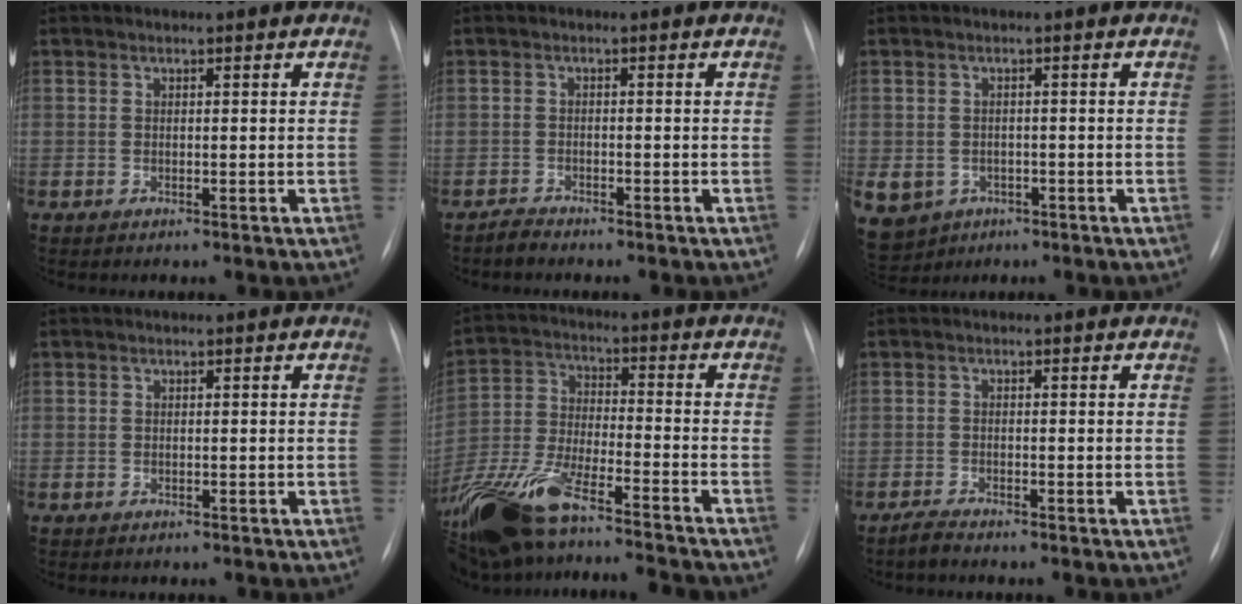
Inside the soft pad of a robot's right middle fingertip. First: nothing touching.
{"total": 1.4, "force": [-1.4, 0.2, 0.1], "torque": [-0.005, -0.003, -0.026]}
{"total": 12.8, "force": [-5.7, 10.5, 4.5], "torque": [-0.144, -0.001, -0.071]}
{"total": 1.4, "force": [-1.1, 0.7, -0.5], "torque": [-0.001, -0.001, -0.019]}
{"total": 21.2, "force": [-17.2, 2.6, 12.1], "torque": [-0.267, -0.020, -0.303]}
{"total": 1.6, "force": [-1.5, 0.0, 0.6], "torque": [-0.018, -0.004, -0.030]}